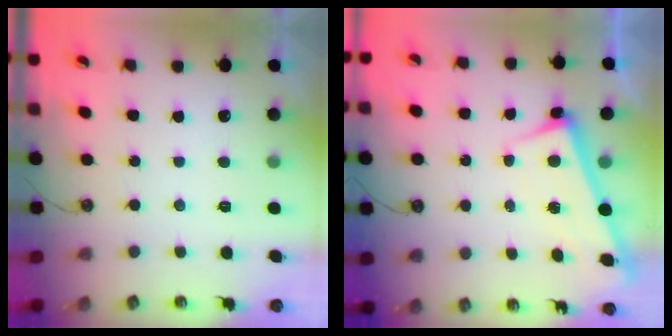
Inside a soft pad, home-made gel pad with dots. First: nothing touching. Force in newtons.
{"total": 2.8, "press": 2.7, "slide": 0.4}